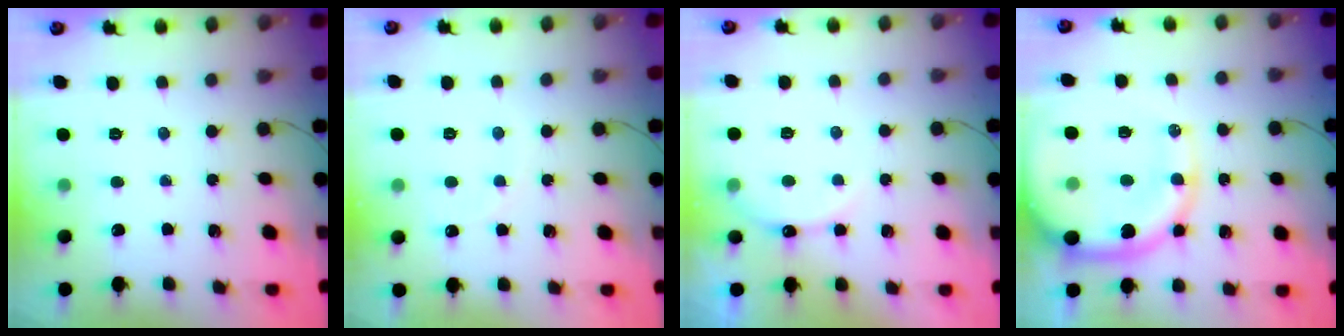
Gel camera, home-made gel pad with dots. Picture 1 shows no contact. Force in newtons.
{"total": 3.9, "press": 3.7, "slide": 1.1}
{"total": 6.5, "press": 6.4, "slide": 1.2}
{"total": 15.2, "press": 14.6, "slide": 4.2}